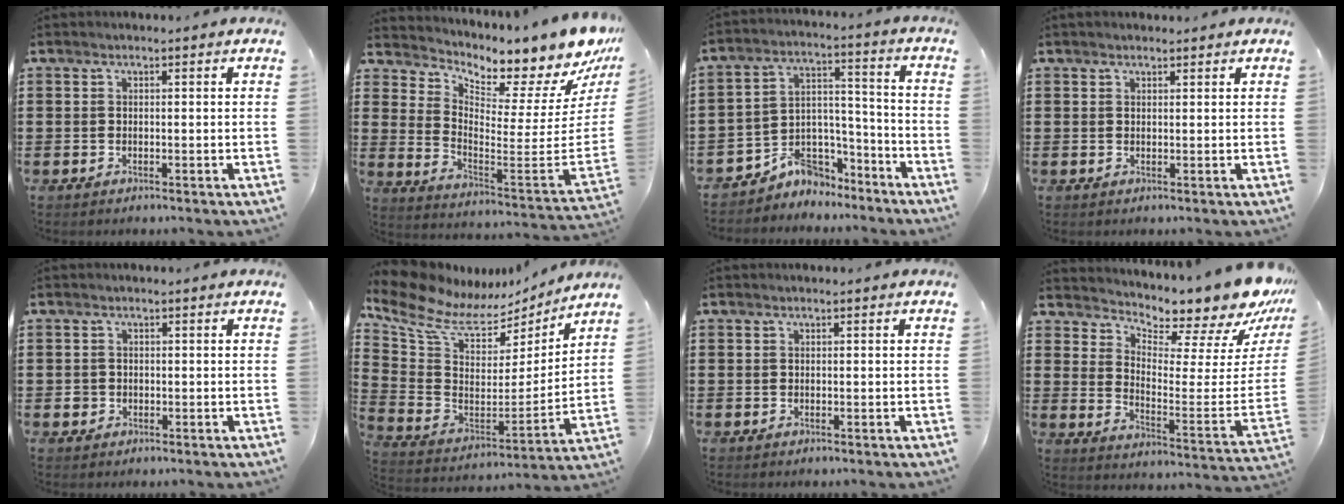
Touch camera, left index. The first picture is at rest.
{"total": 4.8, "force": [4.5, 0.9, 1.6], "torque": [-0.038, -0.076, 0.067]}
{"total": 7.0, "force": [-6.0, 3.4, 1.0], "torque": [-0.017, 0.025, -0.116]}
{"total": 0.8, "force": [0.7, 0.3, 0.2], "torque": [-0.004, 0.001, 0.014]}
{"total": 1.2, "force": [-0.3, 1.2, 0.2], "torque": [-0.008, 0.005, -0.009]}
{"total": 10.0, "force": [7.7, 4.4, 4.6], "torque": [-0.133, -0.048, 0.137]}
{"total": 0.0}
{"total": 6.9, "force": [6.5, 1.0, 2.3], "torque": [-0.048, -0.081, 0.105]}